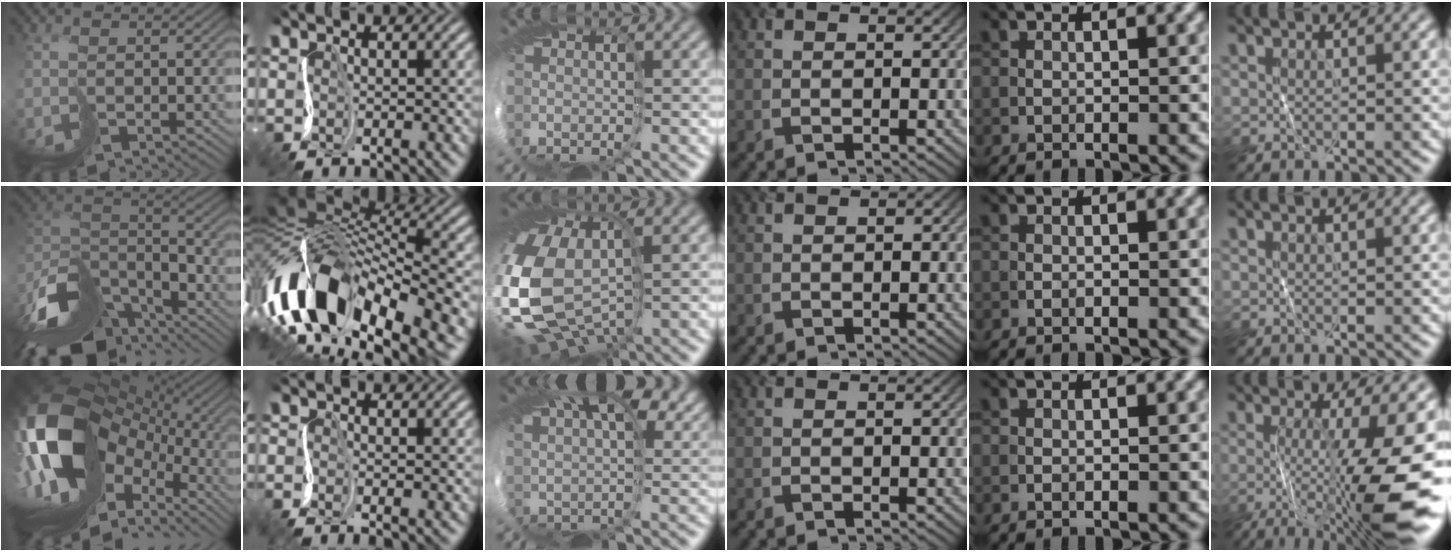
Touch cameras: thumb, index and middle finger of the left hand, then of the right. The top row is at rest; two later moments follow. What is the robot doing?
{"motion": "cut", "object": "tape"}